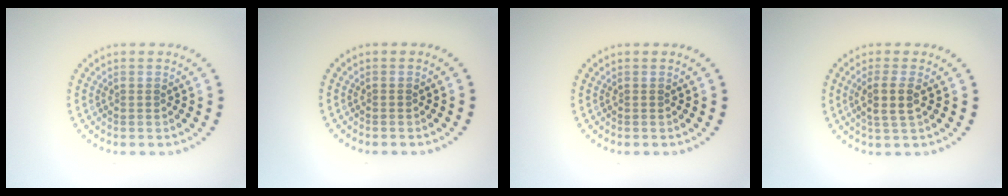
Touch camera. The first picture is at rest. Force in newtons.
{"total": 0.0}
{"total": 0.0}
{"total": 2.5, "press": 2.2, "slide": 1.2}